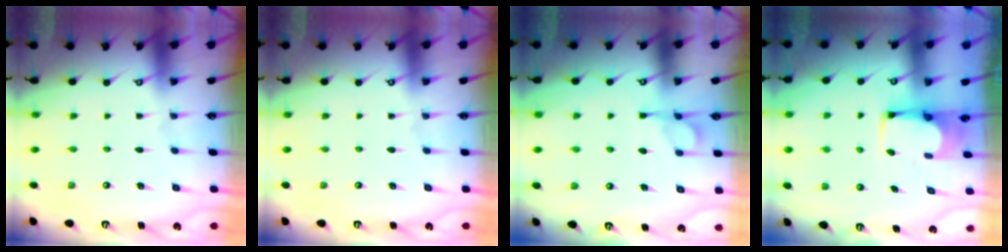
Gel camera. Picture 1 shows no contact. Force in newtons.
{"total": 0.0}
{"total": 2.8, "press": 2.6, "slide": 1.2}
{"total": 2.4, "press": 2.4, "slide": 0.2}